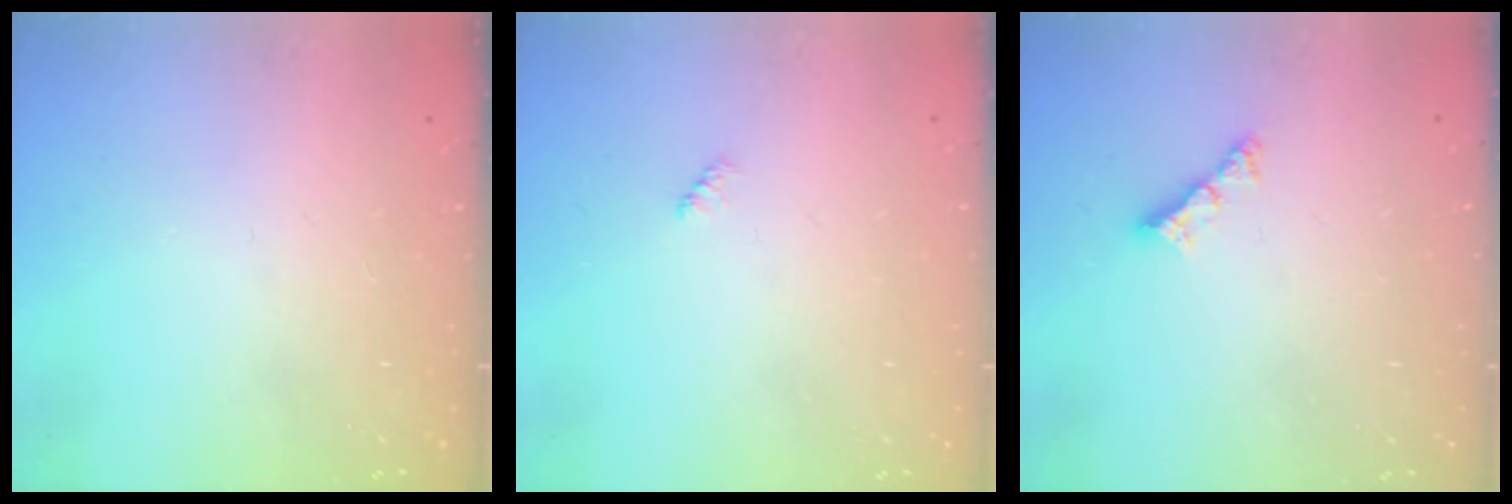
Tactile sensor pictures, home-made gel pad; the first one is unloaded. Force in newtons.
{"total": 2.3, "press": 2.2, "slide": 0.5}
{"total": 4.2, "press": 4.2, "slide": 0.2}